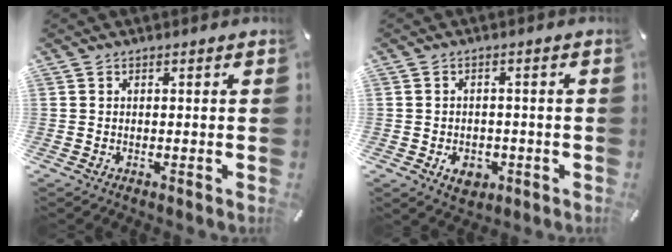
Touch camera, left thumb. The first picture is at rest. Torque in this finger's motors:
{"motor_torque": [-0.01, 0.06, 0.01, 0.01, 0.00]}